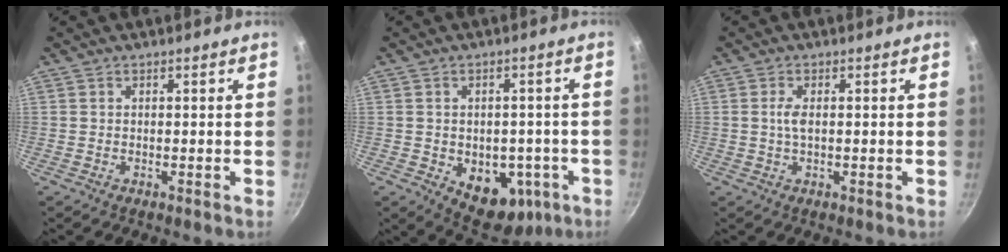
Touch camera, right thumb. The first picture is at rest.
{"total": 12.2, "force": [-3.7, 8.4, 8.0], "torque": [-0.061, 0.004, -0.031]}
{"total": 2.4, "force": [0.2, 1.0, 2.2], "torque": [-0.050, 0.002, 0.002]}